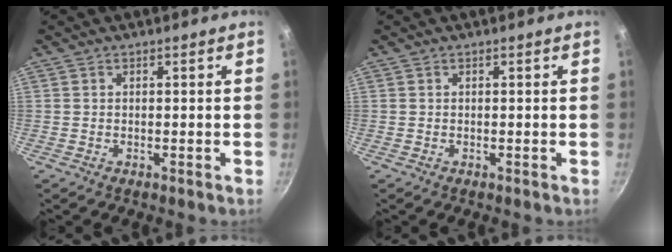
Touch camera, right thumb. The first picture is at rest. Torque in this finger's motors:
{"motor_torque": [0.00, 0.00, -0.04, 0.03, 0.00]}